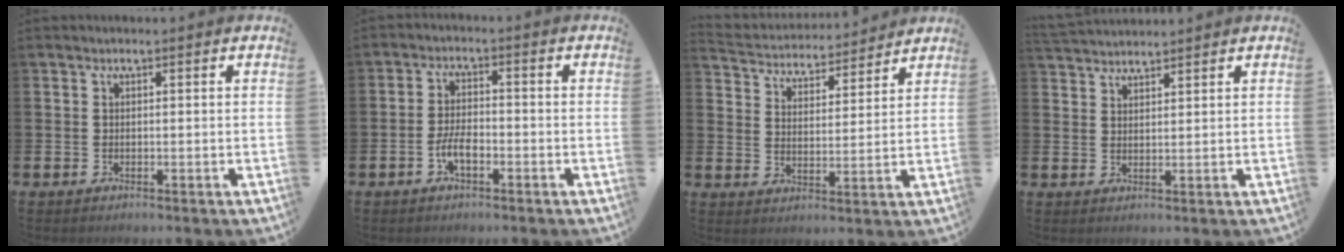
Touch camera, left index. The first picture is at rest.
{"total": 3.6, "force": [-1.5, 1.5, 3.0], "torque": [-0.065, 0.007, -0.028]}
{"total": 4.4, "force": [4.2, 1.3, -0.1], "torque": [-0.024, -0.036, 0.068]}
{"total": 3.0, "force": [3.0, 0.4, 0.1], "torque": [-0.009, -0.013, 0.056]}